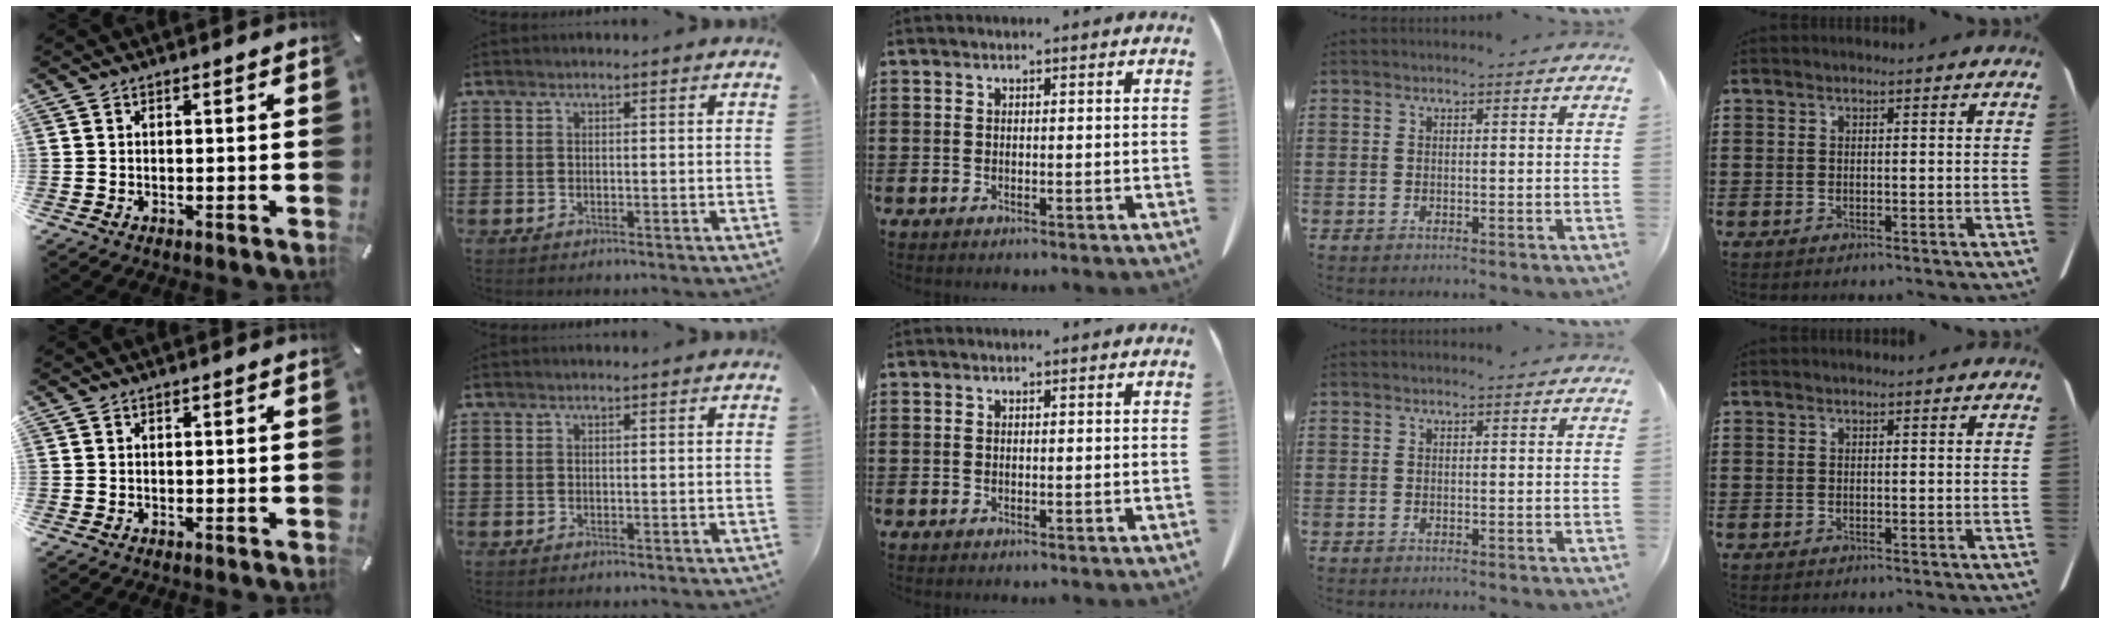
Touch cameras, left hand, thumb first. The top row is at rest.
{}